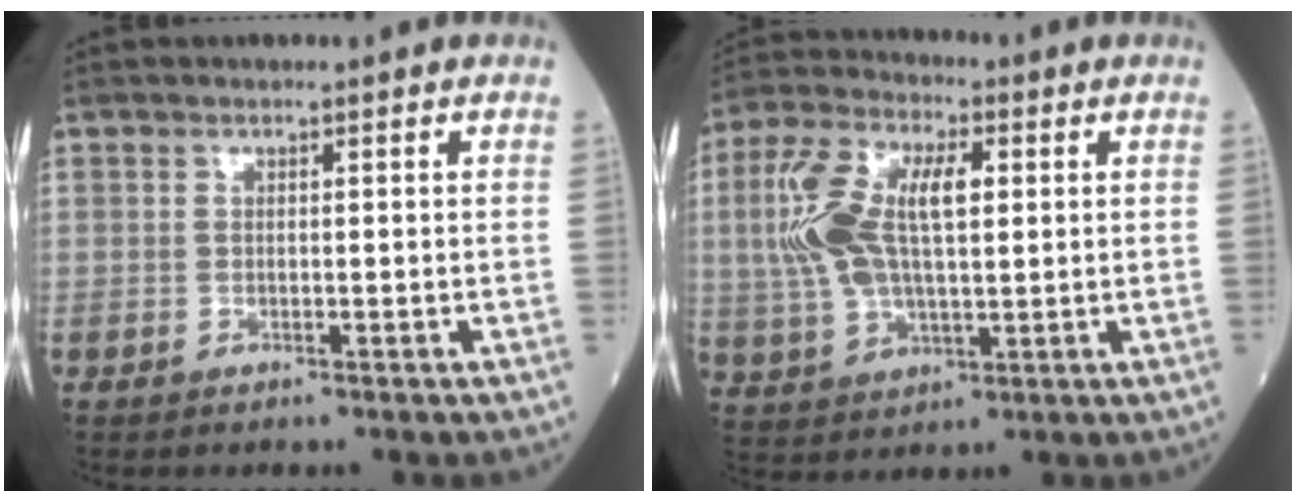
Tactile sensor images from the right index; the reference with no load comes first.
{"total": 13.4, "force": [2.2, 5.7, 12.0], "torque": [-0.266, 0.023, 0.044]}